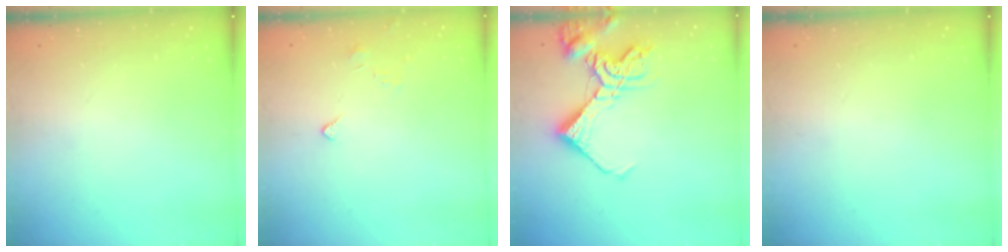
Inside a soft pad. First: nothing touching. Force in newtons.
{"total": 2.7, "press": 2.6, "slide": 0.4}
{"total": 12.3, "press": 12.2, "slide": 1.7}
{"total": 0.0}